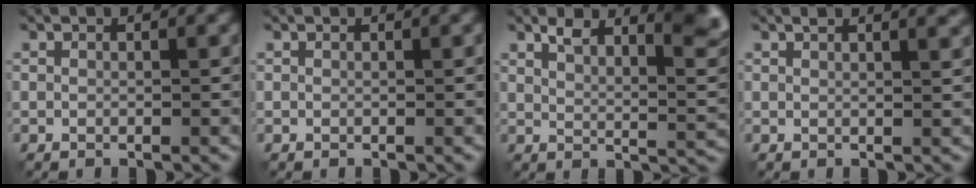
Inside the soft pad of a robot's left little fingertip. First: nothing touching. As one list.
[{"total": 0.6, "force": [0.3, 0.1, 0.5], "torque": [-0.003, 0.007, 0.004]}, {"total": 6.3, "force": [3.6, 1.9, 4.8], "torque": [-0.063, 0.002, 0.058]}, {"total": 3.4, "force": [2.1, 1.3, 2.3], "torque": [-0.007, 0.012, 0.011]}]